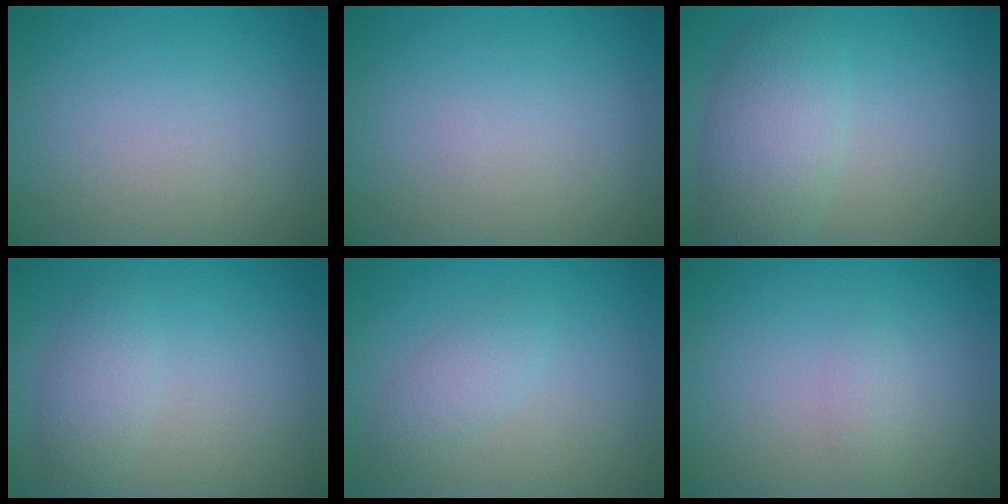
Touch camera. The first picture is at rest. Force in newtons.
{"total": 0.0}
{"total": 5.0, "press": 5.0, "slide": 0.0}
{"total": 2.2, "press": 2.2, "slide": 0.0}
{"total": 1.9, "press": 1.9, "slide": 0.0}
{"total": 1.0, "press": 1.0, "slide": 0.0}